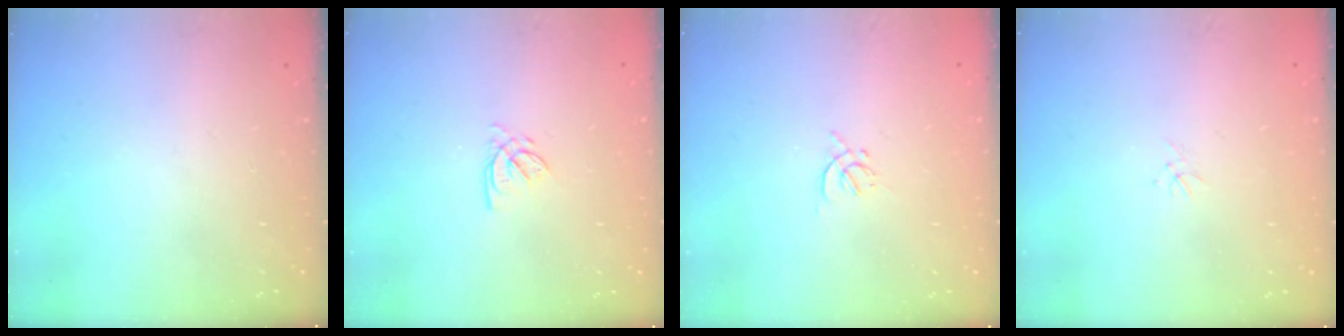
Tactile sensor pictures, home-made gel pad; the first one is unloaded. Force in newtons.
{"total": 2.2, "press": 2.2, "slide": 0.3}
{"total": 1.7, "press": 1.7, "slide": 0.5}
{"total": 1.1, "press": 1.0, "slide": 0.3}